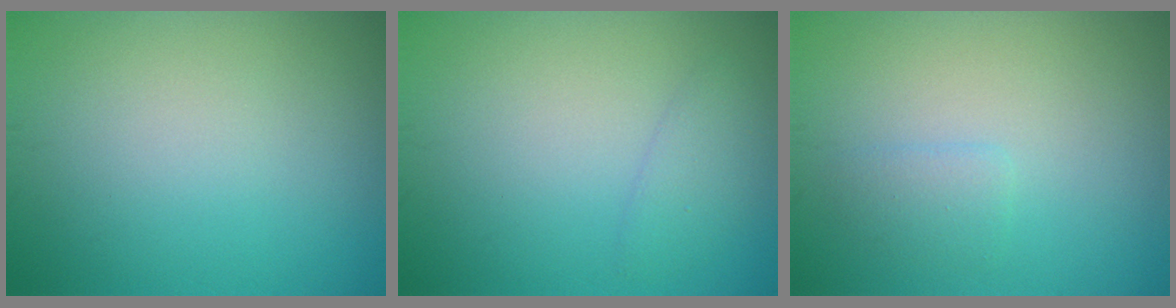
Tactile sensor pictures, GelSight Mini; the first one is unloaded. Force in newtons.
{"total": 1.5, "press": 1.5, "slide": 0.2}
{"total": 1.3, "press": 1.3, "slide": 0.1}